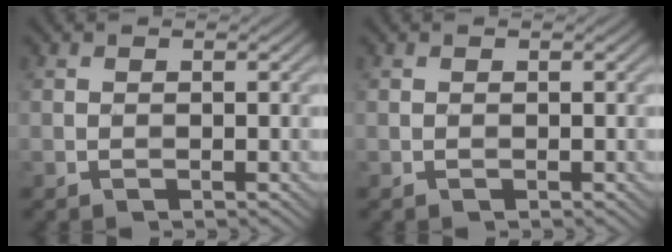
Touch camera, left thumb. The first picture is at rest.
{"total": 0.0}